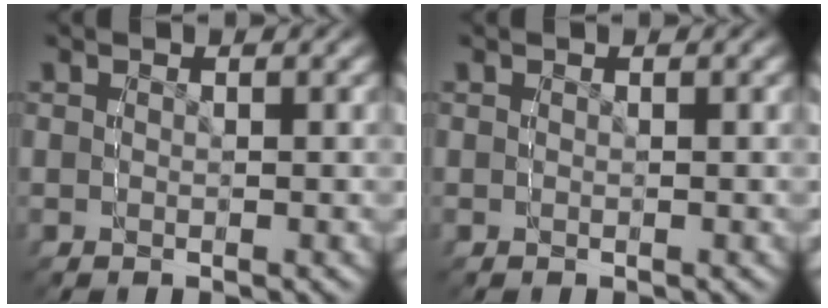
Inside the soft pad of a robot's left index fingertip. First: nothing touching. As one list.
[{"total": 0.0}]